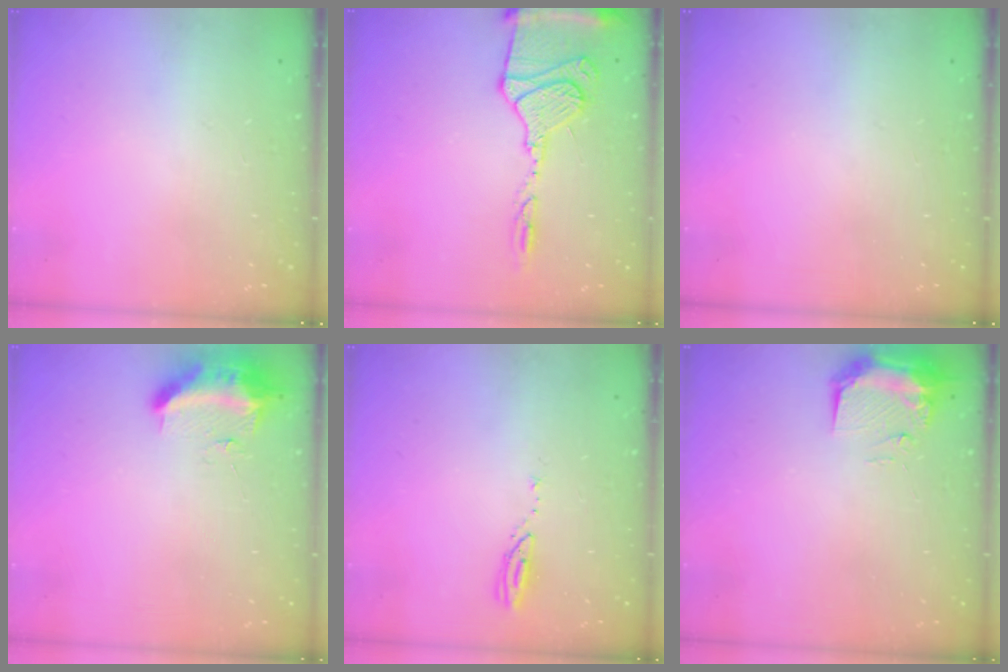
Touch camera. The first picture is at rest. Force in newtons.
{"total": 14.7, "press": 14.6, "slide": 1.8}
{"total": 0.0}
{"total": 10.0, "press": 10.0, "slide": 0.4}
{"total": 3.7, "press": 3.7, "slide": 0.3}
{"total": 9.2, "press": 9.0, "slide": 1.5}